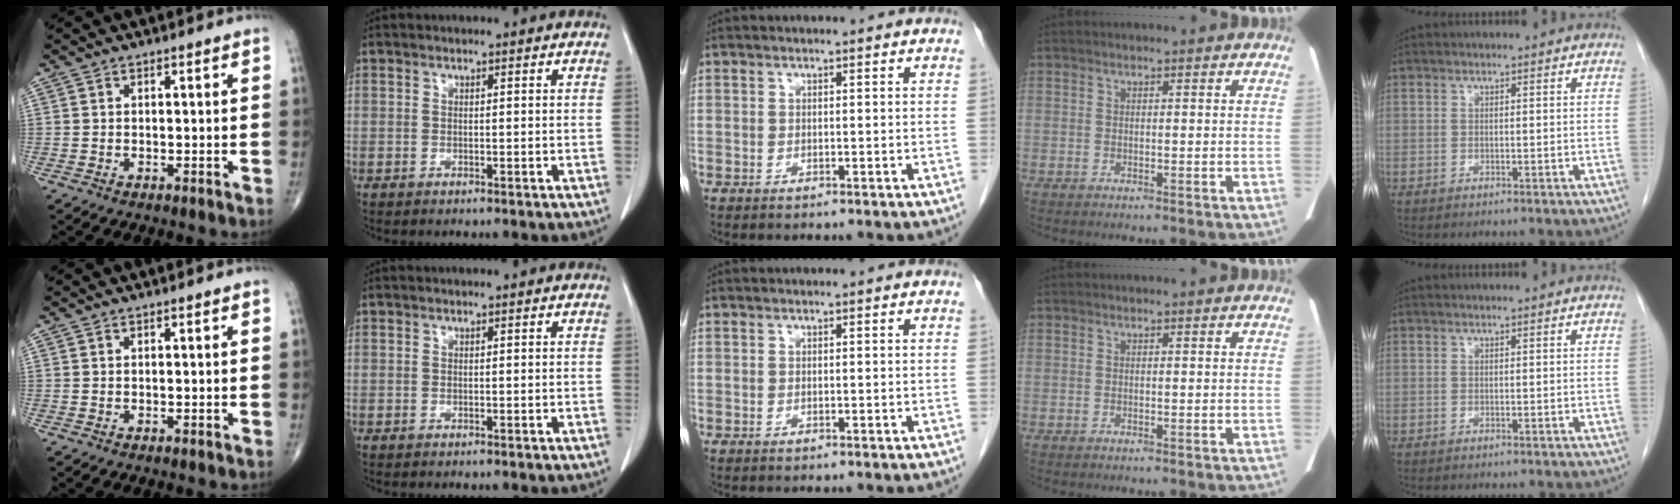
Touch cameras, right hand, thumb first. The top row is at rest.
{}